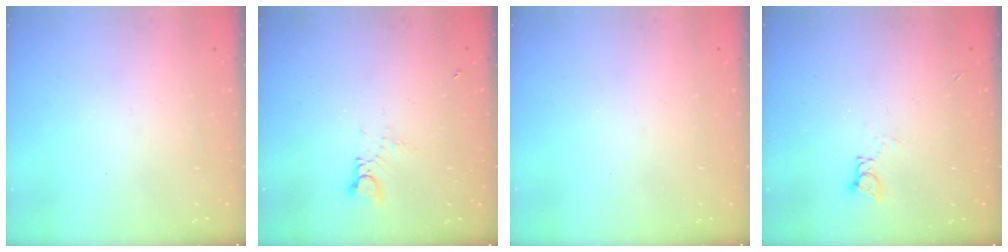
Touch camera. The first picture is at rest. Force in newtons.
{"total": 2.4, "press": 2.4, "slide": 0.4}
{"total": 0.0}
{"total": 3.3, "press": 3.3, "slide": 0.4}